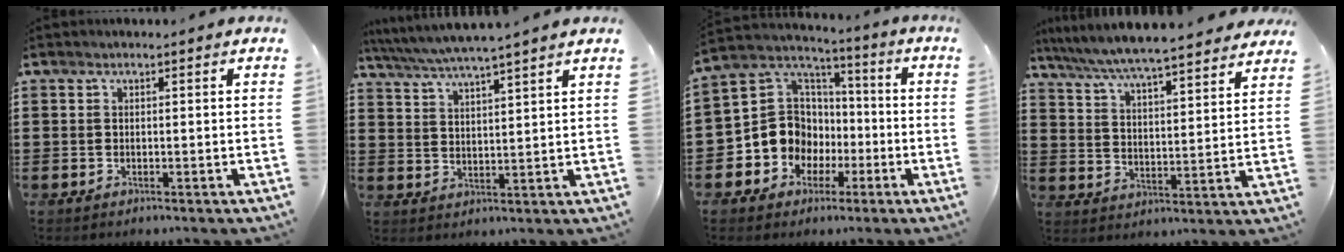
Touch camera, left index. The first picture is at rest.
{"total": 4.6, "force": [4.2, -0.7, 1.7], "torque": [-0.047, -0.025, 0.072]}
{"total": 10.5, "force": [-2.3, 9.7, 3.2], "torque": [-0.122, -0.001, -0.043]}
{"total": 5.9, "force": [5.7, -0.3, 1.8], "torque": [-0.061, -0.040, 0.094]}